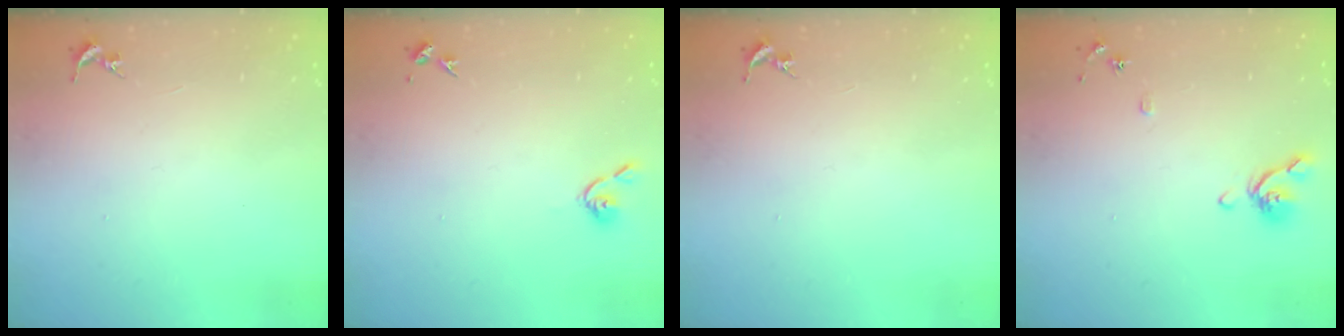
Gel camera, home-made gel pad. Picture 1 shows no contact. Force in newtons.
{"total": 3.7, "press": 3.6, "slide": 0.7}
{"total": 0.0}
{"total": 7.9, "press": 7.7, "slide": 1.4}